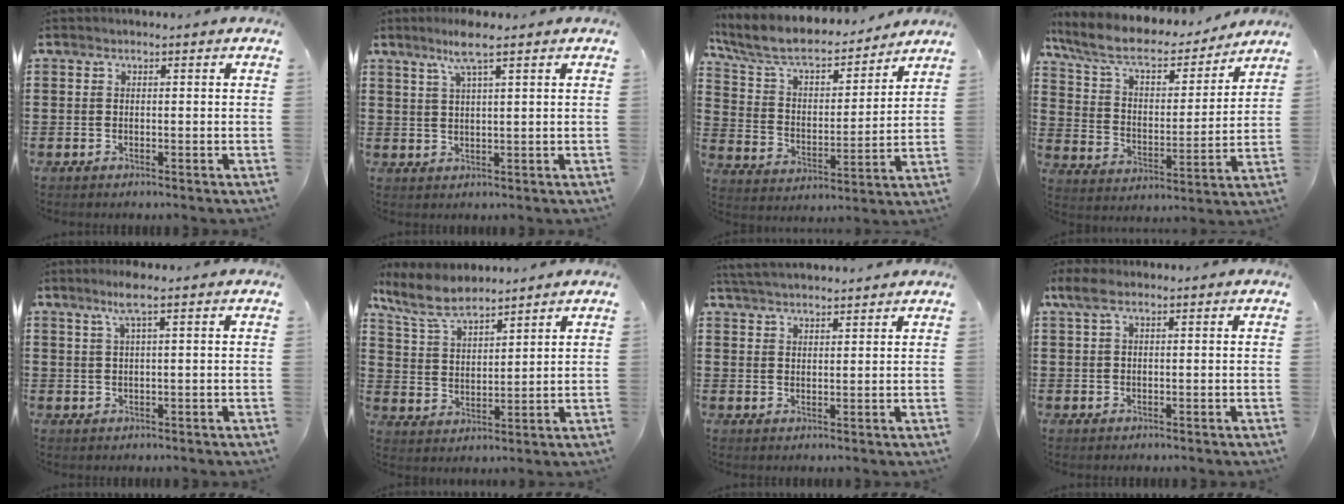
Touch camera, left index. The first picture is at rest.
{"total": 4.9, "force": [3.0, 0.1, 3.8], "torque": [-0.081, 0.007, 0.051]}
{"total": 8.1, "force": [7.0, 2.0, 3.5], "torque": [-0.099, -0.045, 0.117]}
{"total": 8.7, "force": [6.9, 2.9, 4.5], "torque": [-0.114, -0.035, 0.117]}
{"total": 3.4, "force": [1.8, -0.1, 2.9], "torque": [-0.062, 0.002, 0.031]}
{"total": 7.2, "force": [6.3, 1.8, 3.0], "torque": [-0.083, -0.014, 0.116]}
{"total": 3.7, "force": [3.6, 0.2, 0.7], "torque": [-0.025, -0.006, 0.068]}
{"total": 3.1, "force": [1.2, 1.4, 2.4], "torque": [-0.059, 0.004, 0.019]}